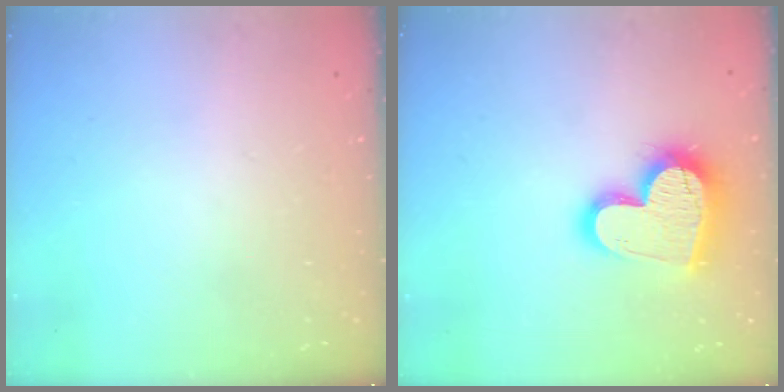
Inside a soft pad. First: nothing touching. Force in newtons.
{"total": 18.1, "press": 18.0, "slide": 1.5}